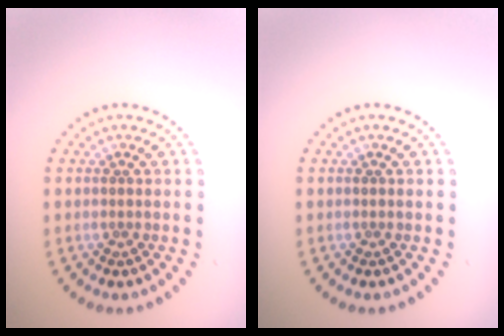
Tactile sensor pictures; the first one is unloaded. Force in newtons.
{"total": 0.0}